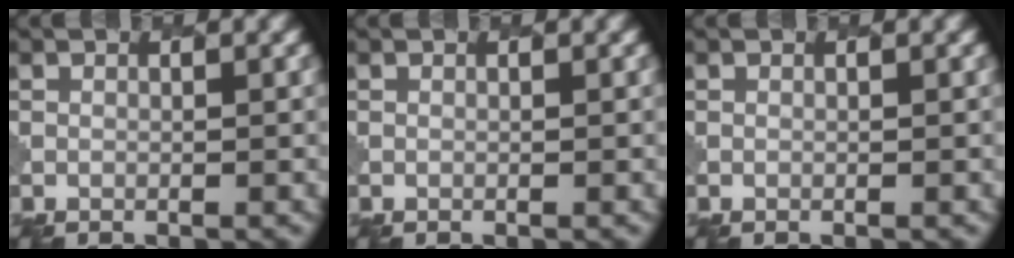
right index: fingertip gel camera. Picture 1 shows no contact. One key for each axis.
{"total": 0.0}
{"total": 0.0}